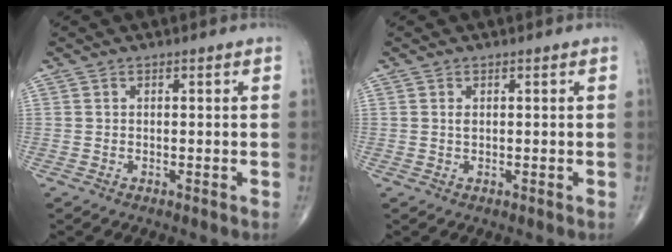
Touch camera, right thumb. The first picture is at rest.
{"total": 0.8, "force": [0.2, 0.4, 0.7], "torque": [-0.012, 0.001, 0.005]}